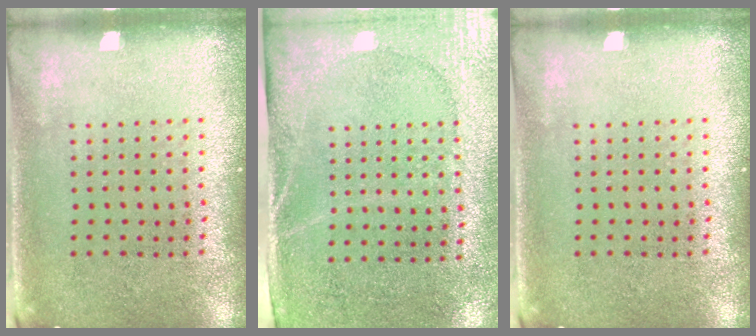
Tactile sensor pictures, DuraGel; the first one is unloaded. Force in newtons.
{"total": 2.7, "press": 2.3, "slide": 1.5}
{"total": 0.0}